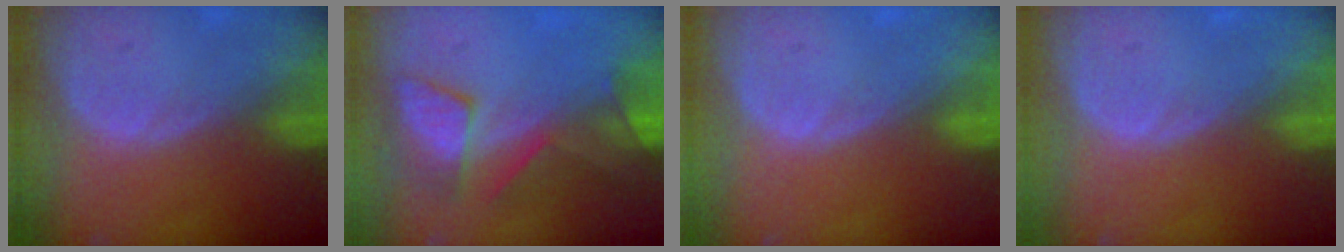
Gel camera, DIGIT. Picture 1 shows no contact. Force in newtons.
{"total": 7.5, "press": 7.4, "slide": 1.3}
{"total": 0.0}
{"total": 0.0}